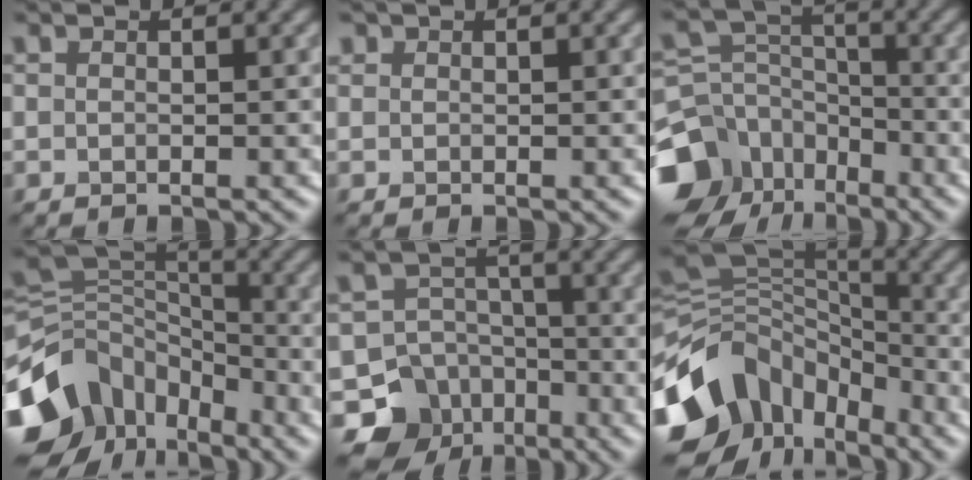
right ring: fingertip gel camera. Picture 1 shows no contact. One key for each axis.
{"total": 0.7, "fx": 0.3, "fy": 0.6, "fz": 0.0, "tx": 0.006, "ty": -0.001, "tz": 0.006}
{"total": 12.2, "fx": -7.1, "fy": 9.0, "fz": 3.9, "tx": -0.109, "ty": -0.026, "tz": -0.127}
{"total": 12.5, "fx": -6.4, "fy": 8.9, "fz": 6.0, "tx": -0.145, "ty": 0.009, "tz": -0.119}
{"total": 11.2, "fx": -6.5, "fy": 8.8, "fz": 2.1, "tx": -0.038, "ty": -0.021, "tz": -0.121}
{"total": 13.4, "fx": -5.7, "fy": 9.6, "fz": 7.4, "tx": -0.166, "ty": 0.011, "tz": -0.119}